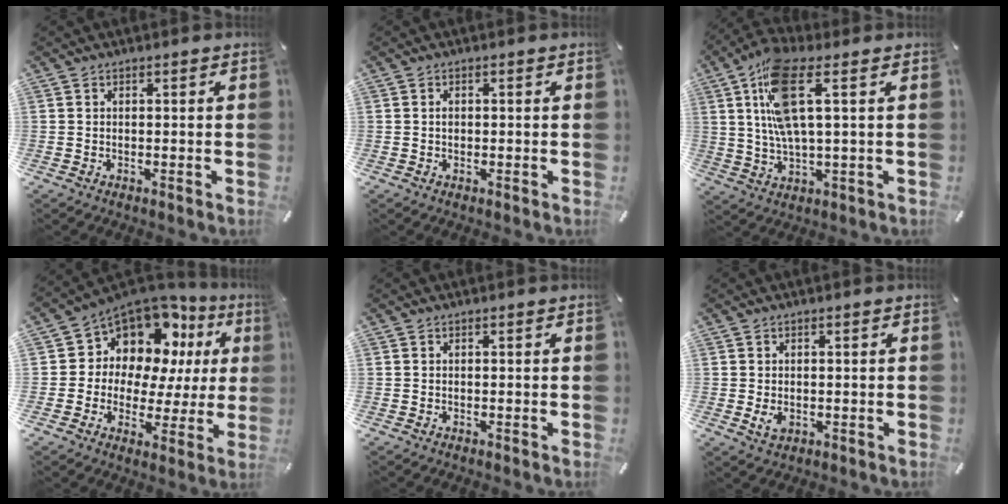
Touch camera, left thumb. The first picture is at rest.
{"total": 1.1, "force": [0.0, 0.7, 0.7], "torque": [-0.017, 0.002, -0.002]}
{"total": 12.9, "force": [4.1, 3.8, 11.6], "torque": [-0.248, -0.005, 0.069]}
{"total": 11.3, "force": [7.2, 8.0, 3.4], "torque": [-0.068, -0.077, 0.135]}
{"total": 0.0}
{"total": 2.5, "force": [-0.4, 1.8, 1.7], "torque": [-0.028, -0.004, -0.009]}